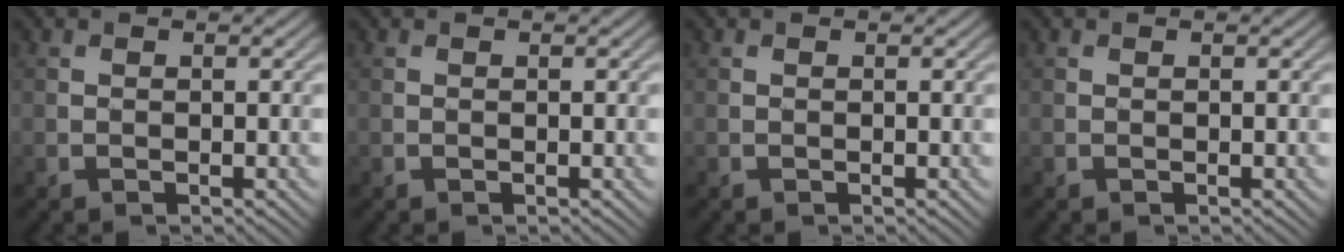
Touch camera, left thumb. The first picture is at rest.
{"total": 0.0}
{"total": 0.0}
{"total": 0.0}